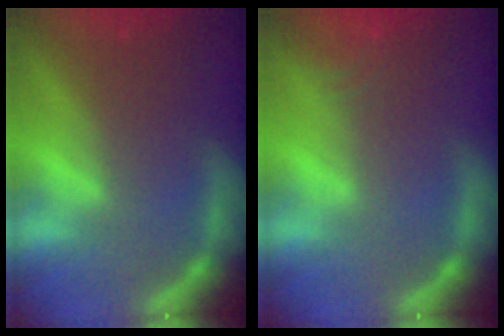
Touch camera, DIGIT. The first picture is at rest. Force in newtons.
{"total": 3.0}